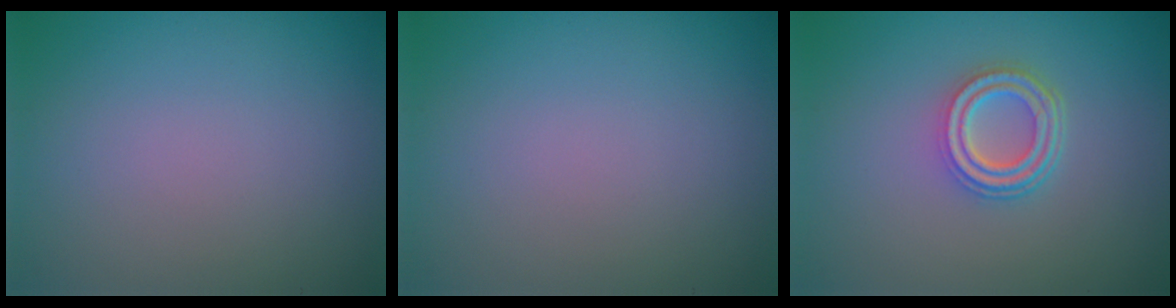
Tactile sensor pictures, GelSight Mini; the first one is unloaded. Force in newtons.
{"total": 0.0}
{"total": 3.9, "press": 3.0, "slide": 2.5}